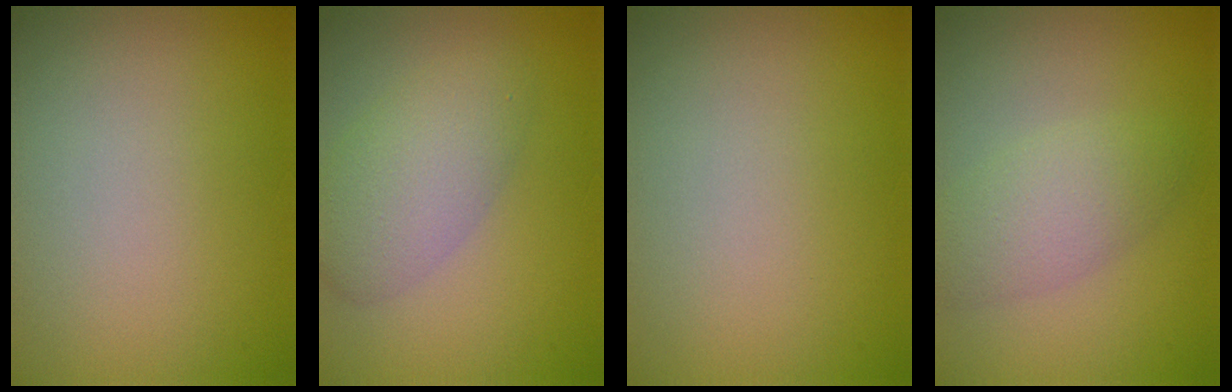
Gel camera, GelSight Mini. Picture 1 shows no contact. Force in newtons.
{"total": 4.2, "press": 4.2, "slide": 0.2}
{"total": 0.0}
{"total": 3.2, "press": 3.2, "slide": 0.1}